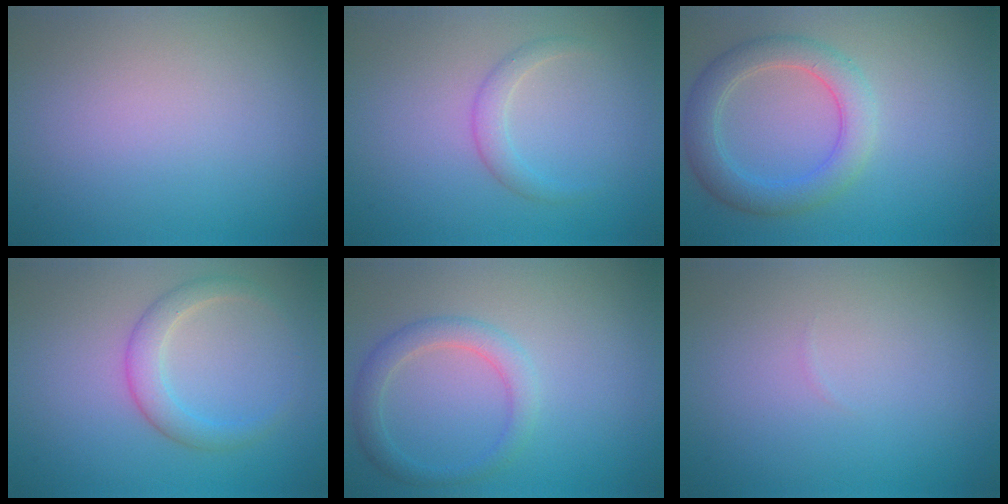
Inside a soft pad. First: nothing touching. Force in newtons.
{"total": 1.6, "press": 1.6, "slide": 0.0}
{"total": 4.2, "press": 4.2, "slide": 0.3}
{"total": 2.6, "press": 2.6, "slide": 0.1}
{"total": 2.6, "press": 2.6, "slide": 0.2}
{"total": 0.0}